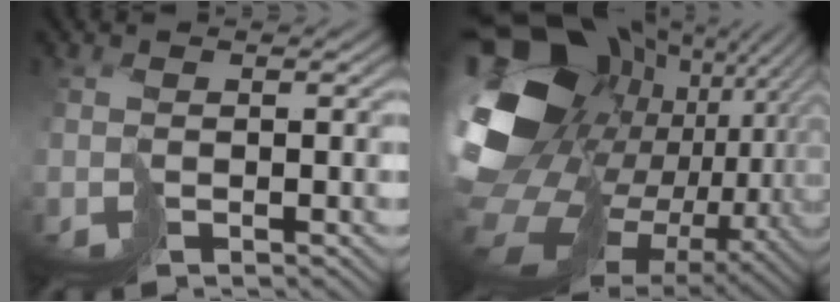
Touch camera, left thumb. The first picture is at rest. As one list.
[{"total": 20.0, "force": [-1.4, 14.3, 13.9], "torque": [-0.334, -0.060, 0.012]}]